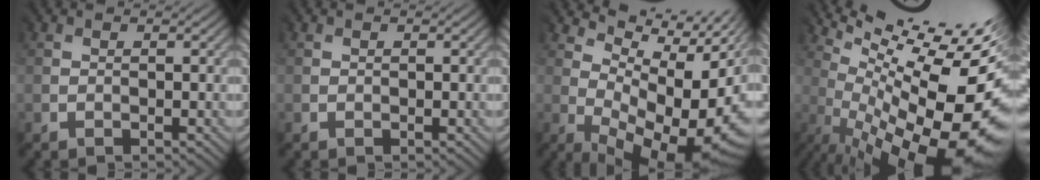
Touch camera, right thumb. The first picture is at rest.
{"total": 0.0}
{"total": 13.6, "force": [-0.4, 6.4, 12.0], "torque": [-0.144, -0.015, 0.018]}
{"total": 16.7, "force": [1.8, 4.3, 16.0], "torque": [-0.199, 0.028, 0.062]}